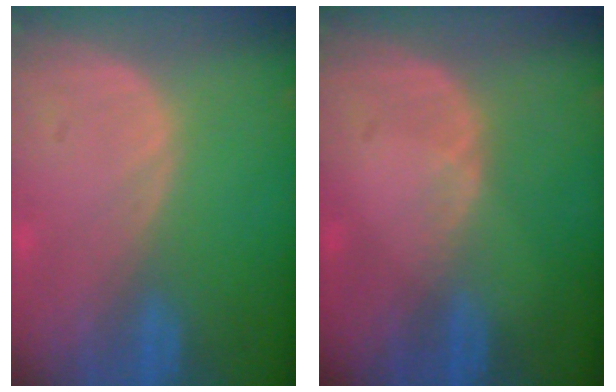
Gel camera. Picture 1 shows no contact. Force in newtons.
{"total": 1.1, "press": 0.8, "slide": 0.8}